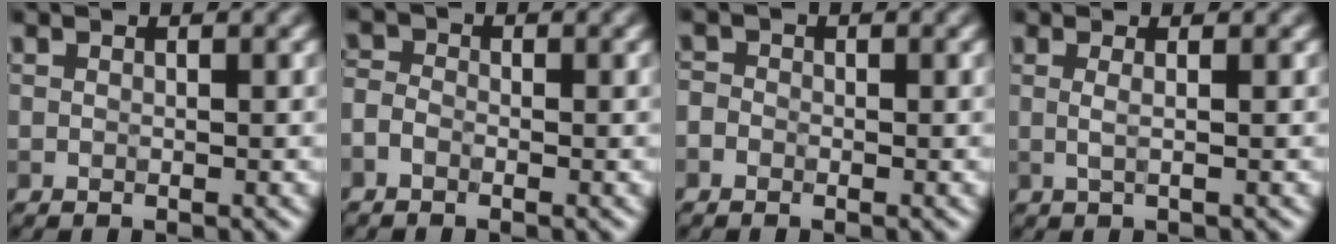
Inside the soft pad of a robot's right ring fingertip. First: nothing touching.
{"total": 1.4, "force": [-0.8, 0.8, 0.8], "torque": [-0.015, 0.000, -0.020]}
{"total": 1.1, "force": [-0.5, 0.9, 0.4], "torque": [-0.006, -0.002, -0.014]}
{"total": 1.5, "force": [0.1, 0.5, 1.4], "torque": [-0.023, 0.000, -0.006]}